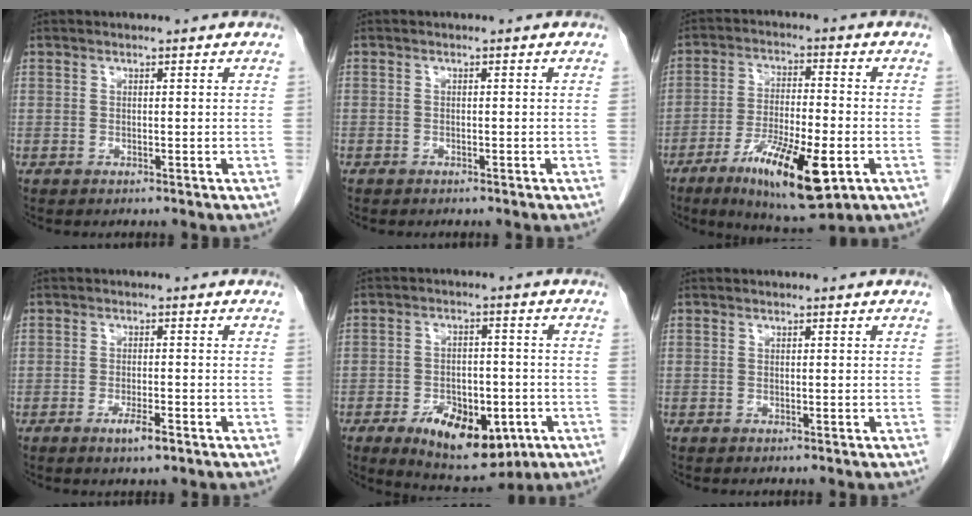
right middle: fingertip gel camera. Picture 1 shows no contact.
{"total": 0.6, "force": [-0.4, 0.4, 0.0], "torque": [-0.004, 0.003, -0.008]}
{"total": 14.6, "force": [-6.4, 3.2, 12.7], "torque": [-0.225, -0.022, -0.096]}
{"total": 3.0, "force": [-1.7, 0.6, 2.4], "torque": [-0.045, -0.002, -0.028]}
{"total": 12.4, "force": [-5.7, 6.2, 9.2], "torque": [-0.140, -0.008, -0.078]}
{"total": 0.0}